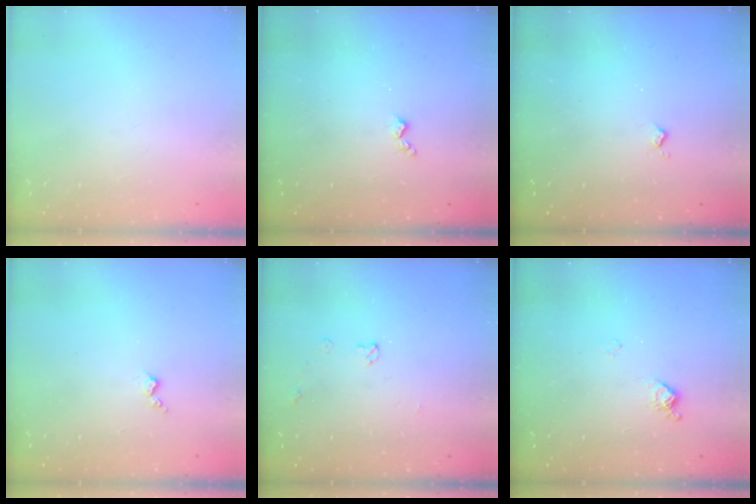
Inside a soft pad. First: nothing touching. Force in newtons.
{"total": 3.0, "press": 2.9, "slide": 0.6}
{"total": 2.4, "press": 2.3, "slide": 0.5}
{"total": 2.4, "press": 2.4, "slide": 0.5}
{"total": 4.0, "press": 4.0, "slide": 0.1}
{"total": 7.7, "press": 7.7, "slide": 1.0}